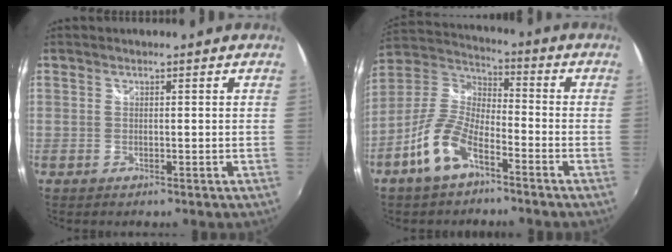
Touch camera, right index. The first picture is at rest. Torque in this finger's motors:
{"motor_torque": [1.10, -1.04, 0.62, 0.15]}